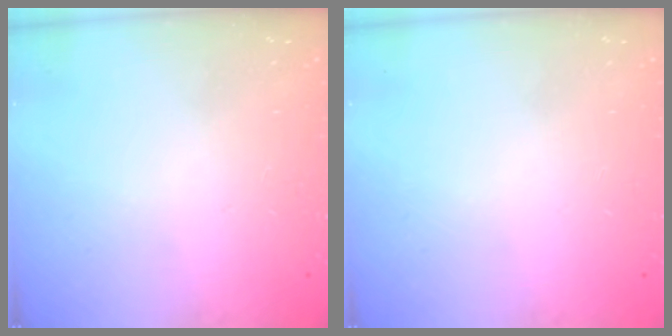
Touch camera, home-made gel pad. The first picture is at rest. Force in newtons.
{"total": 0.0}